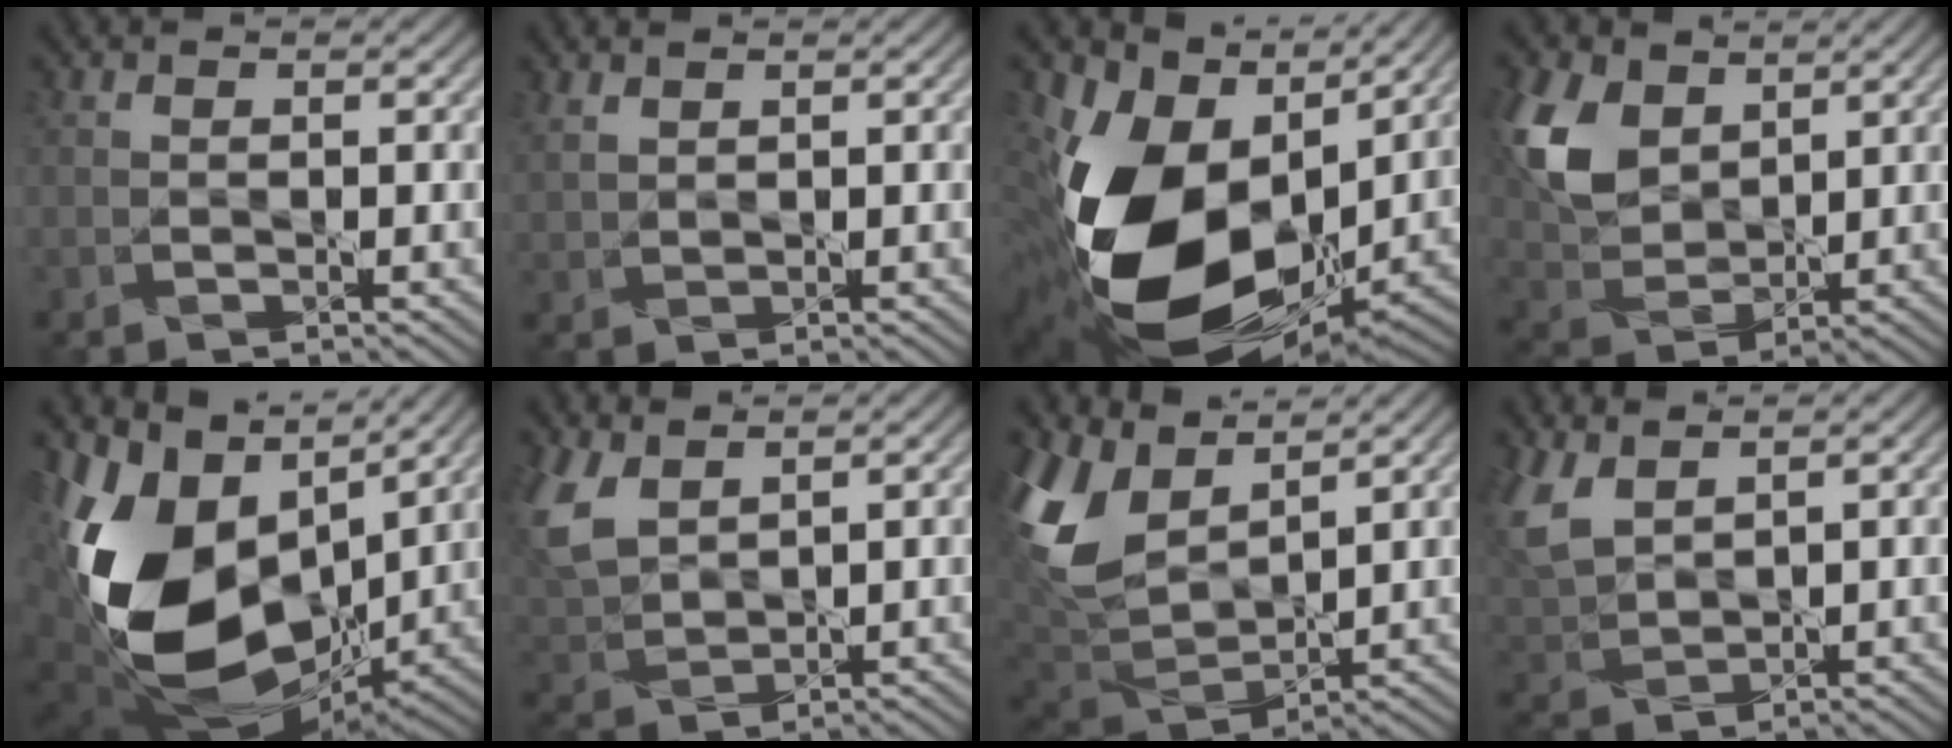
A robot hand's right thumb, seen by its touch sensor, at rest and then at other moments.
{"total": 1.7, "force": [1.4, 0.6, 0.8], "torque": [-0.028, 0.002, 0.036]}
{"total": 18.3, "force": [0.6, 12.7, 13.1], "torque": [-0.287, -0.039, 0.026]}
{"total": 9.9, "force": [4.2, 6.5, 6.2], "torque": [-0.173, 0.005, 0.089]}
{"total": 17.6, "force": [0.1, 10.9, 13.8], "torque": [-0.292, -0.007, -0.007]}
{"total": 7.7, "force": [4.0, 4.3, 5.0], "torque": [-0.155, 0.004, 0.089]}
{"total": 11.9, "force": [6.0, 6.7, 7.8], "torque": [-0.214, 0.016, 0.121]}
{"total": 6.7, "force": [3.9, 3.4, 4.2], "torque": [-0.127, 0.004, 0.087]}